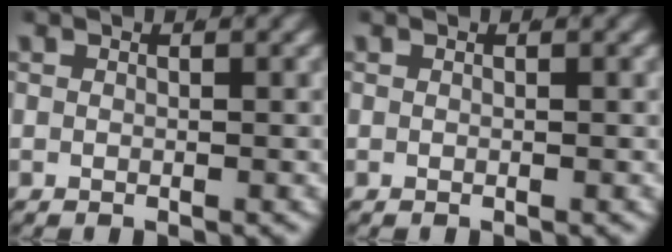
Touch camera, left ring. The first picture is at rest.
{"total": 0.0}